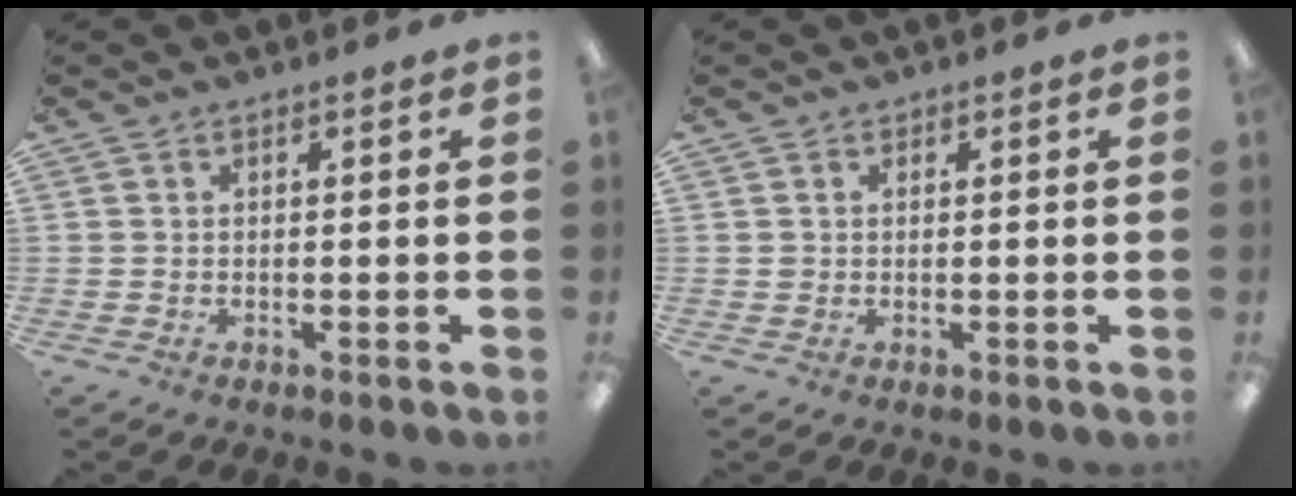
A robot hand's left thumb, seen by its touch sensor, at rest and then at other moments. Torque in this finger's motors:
{"motor_torque": [-0.01, 0.00, 0.09, -0.11, 0.00]}